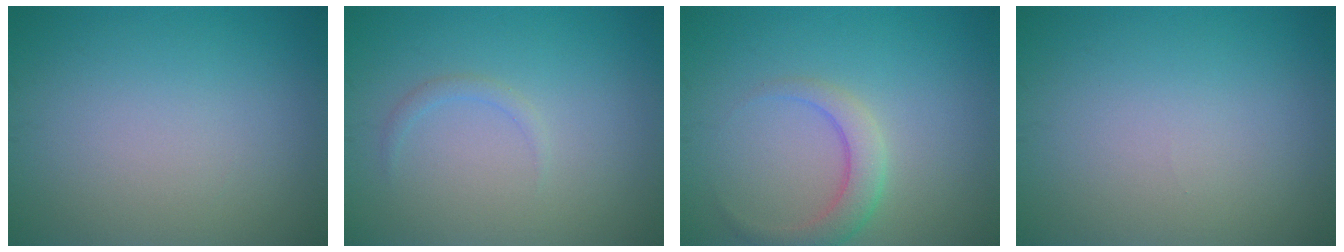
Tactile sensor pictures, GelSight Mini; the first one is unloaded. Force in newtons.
{"total": 0.9, "press": 0.9, "slide": 0.1}
{"total": 2.9, "press": 2.9, "slide": 0.1}
{"total": 0.0}